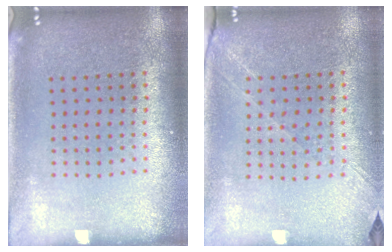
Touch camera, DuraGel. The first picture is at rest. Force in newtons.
{"total": 1.4, "press": 1.3, "slide": 0.6}